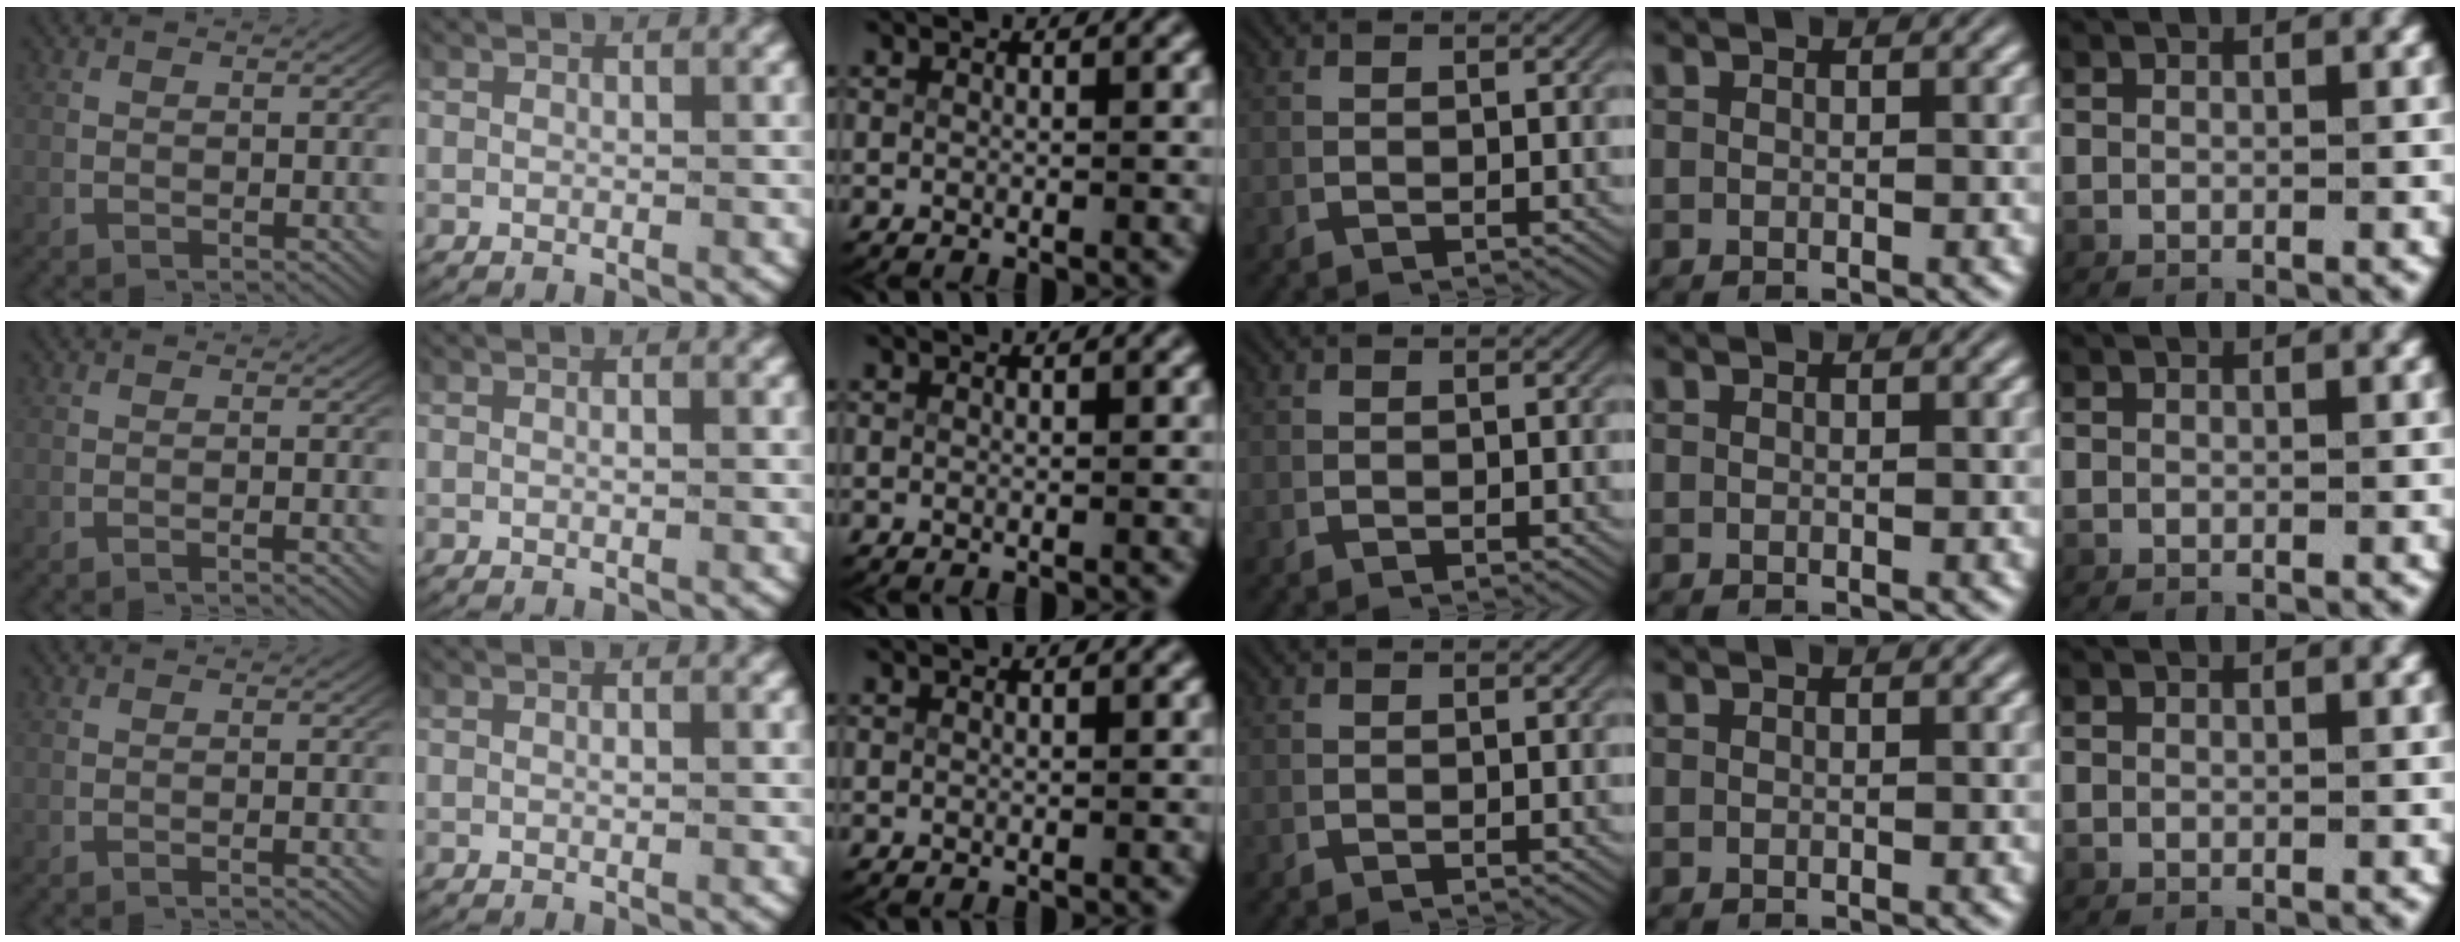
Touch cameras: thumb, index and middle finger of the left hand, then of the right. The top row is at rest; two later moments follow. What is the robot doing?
{"motion": "lift_and_place", "object": "plastic wrap"}